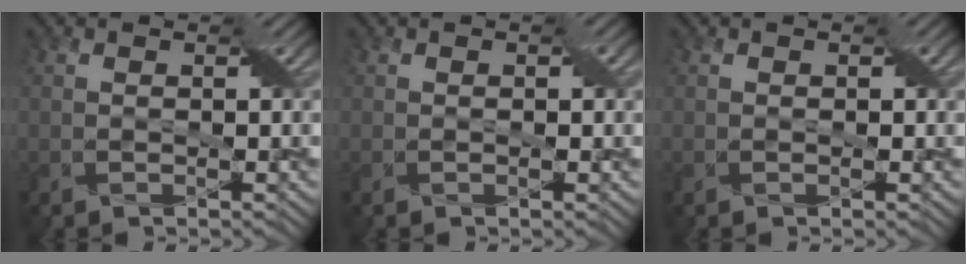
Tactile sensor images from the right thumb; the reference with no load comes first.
{"total": 0.9, "force": [0.1, 0.5, 0.8], "torque": [-0.010, 0.000, 0.002]}
{"total": 0.6, "force": [0.0, 0.4, 0.5], "torque": [-0.005, -0.001, 0.001]}